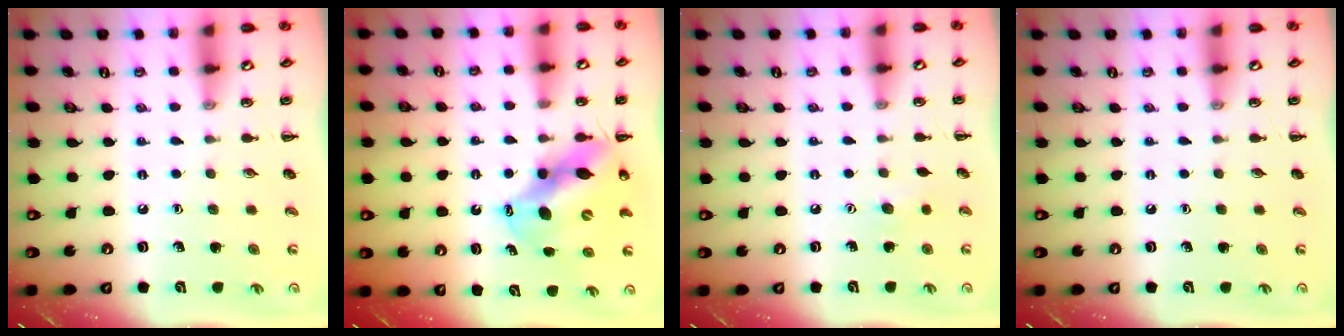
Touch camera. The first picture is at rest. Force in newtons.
{"total": 12.8, "press": 12.4, "slide": 3.2}
{"total": 3.0, "press": 2.9, "slide": 0.6}
{"total": 0.0}